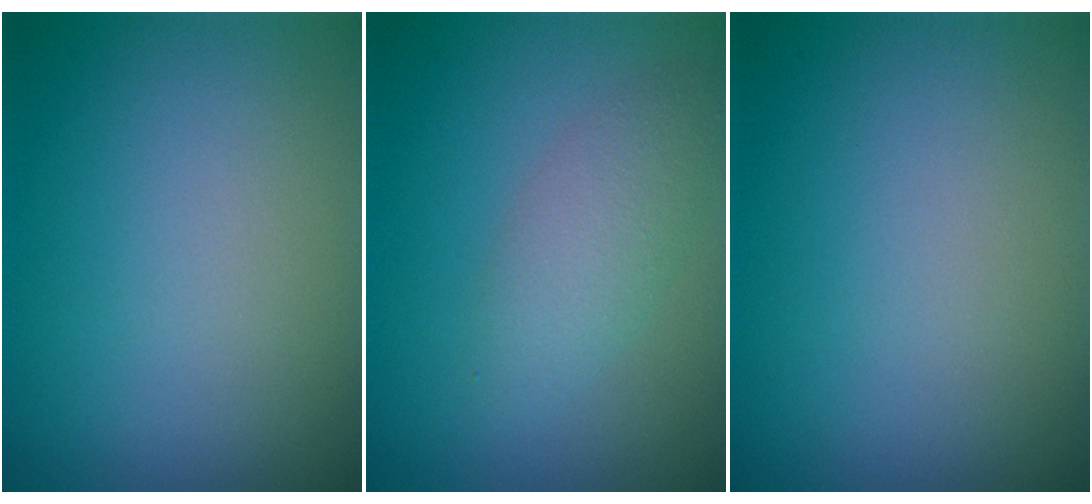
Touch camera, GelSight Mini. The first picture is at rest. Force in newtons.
{"total": 2.8, "press": 2.8, "slide": 0.1}
{"total": 0.0}